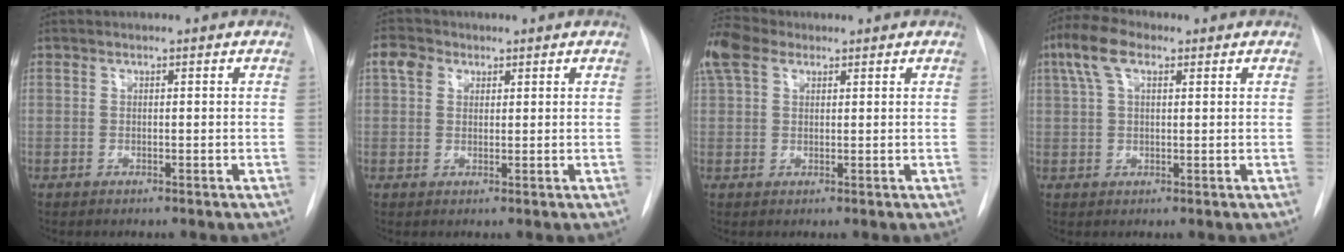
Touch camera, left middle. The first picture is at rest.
{"total": 3.3, "force": [1.6, 2.6, 1.4], "torque": [-0.032, 0.014, 0.029]}
{"total": 5.9, "force": [3.7, 3.3, 3.2], "torque": [-0.090, 0.035, 0.076]}
{"total": 6.3, "force": [3.1, 2.6, 4.9], "torque": [-0.114, 0.028, 0.058]}